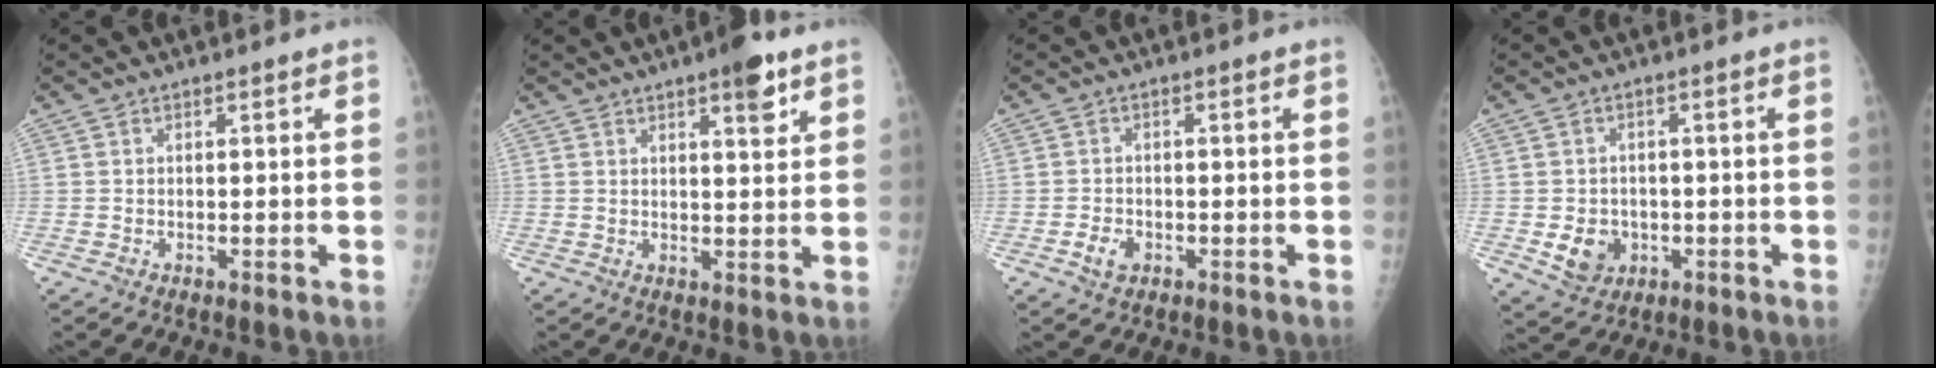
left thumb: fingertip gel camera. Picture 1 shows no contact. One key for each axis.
{"total": 5.7, "fx": 3.4, "fy": 1.6, "fz": 4.2, "tx": -0.047, "ty": -0.016, "tz": 0.043}
{"total": 2.9, "fx": -1.3, "fy": 2.0, "fz": 1.6, "tx": -0.021, "ty": 0.006, "tz": -0.020}
{"total": 5.7, "fx": -1.5, "fy": 4.8, "fz": 2.7, "tx": -0.023, "ty": 0.005, "tz": -0.014}